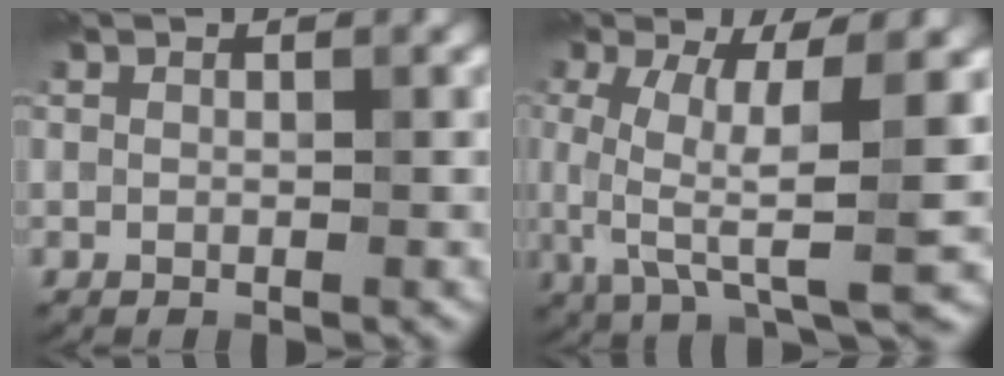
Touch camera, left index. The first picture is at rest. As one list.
[{"total": 8.2, "force": [0.1, 2.3, 7.9], "torque": [-0.150, 0.002, 0.003]}]